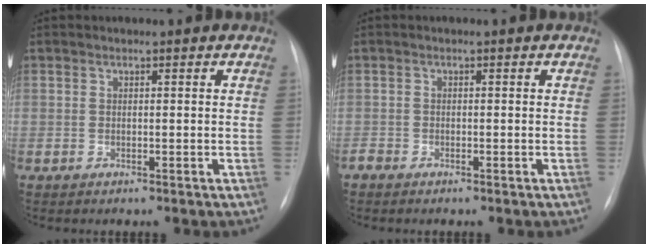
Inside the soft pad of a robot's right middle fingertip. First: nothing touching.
{"total": 0.8, "force": [-0.8, 0.3, 0.2], "torque": [-0.006, 0.000, -0.016]}